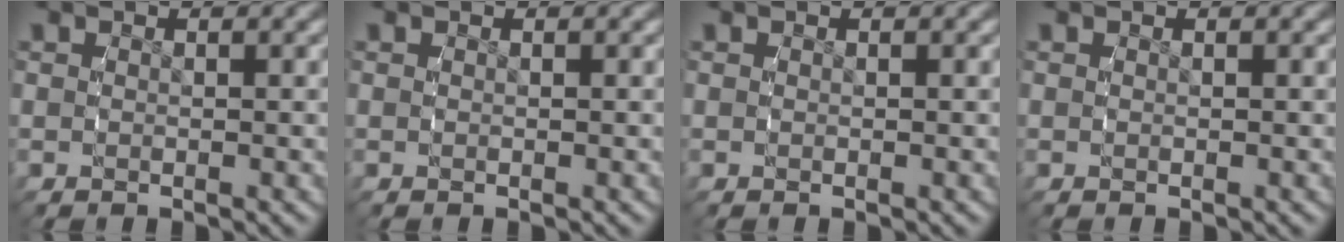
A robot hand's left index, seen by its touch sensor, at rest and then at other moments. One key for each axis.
{"total": 0.0}
{"total": 0.0}
{"total": 0.0}